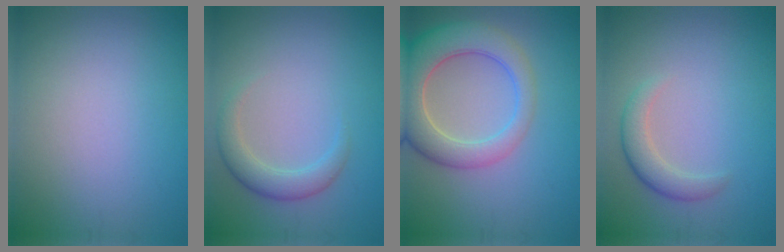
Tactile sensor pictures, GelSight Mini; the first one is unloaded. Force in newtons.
{"total": 2.6, "press": 2.6, "slide": 0.2}
{"total": 7.4, "press": 7.4, "slide": 0.7}
{"total": 2.5, "press": 2.5, "slide": 0.1}